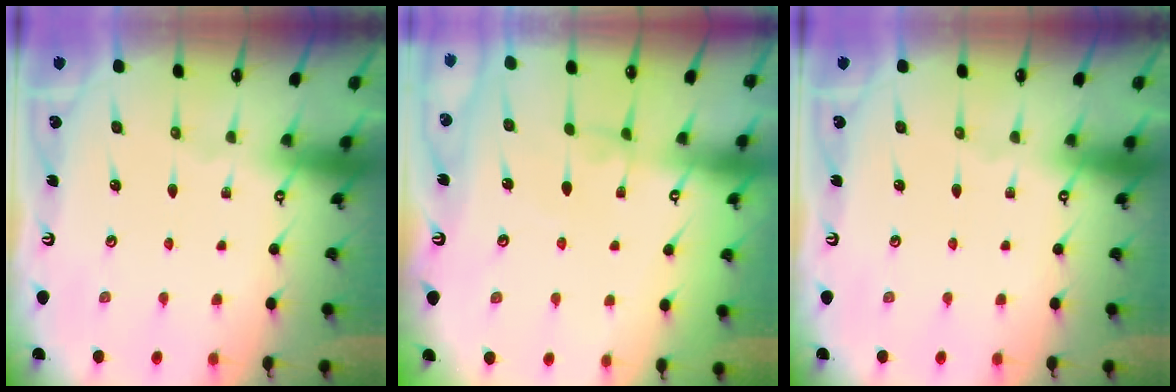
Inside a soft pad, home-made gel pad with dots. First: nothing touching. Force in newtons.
{"total": 1.7, "press": 1.7, "slide": 0.3}
{"total": 0.0}